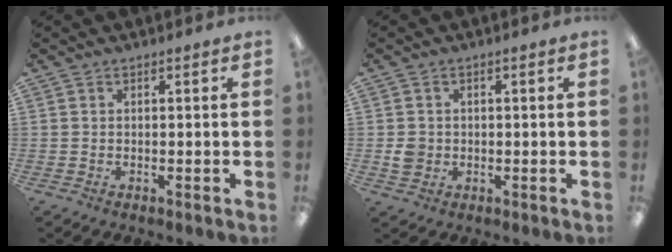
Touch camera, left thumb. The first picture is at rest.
{"total": 3.1, "force": [-0.2, 2.9, 1.2], "torque": [-0.012, 0.002, -0.005]}